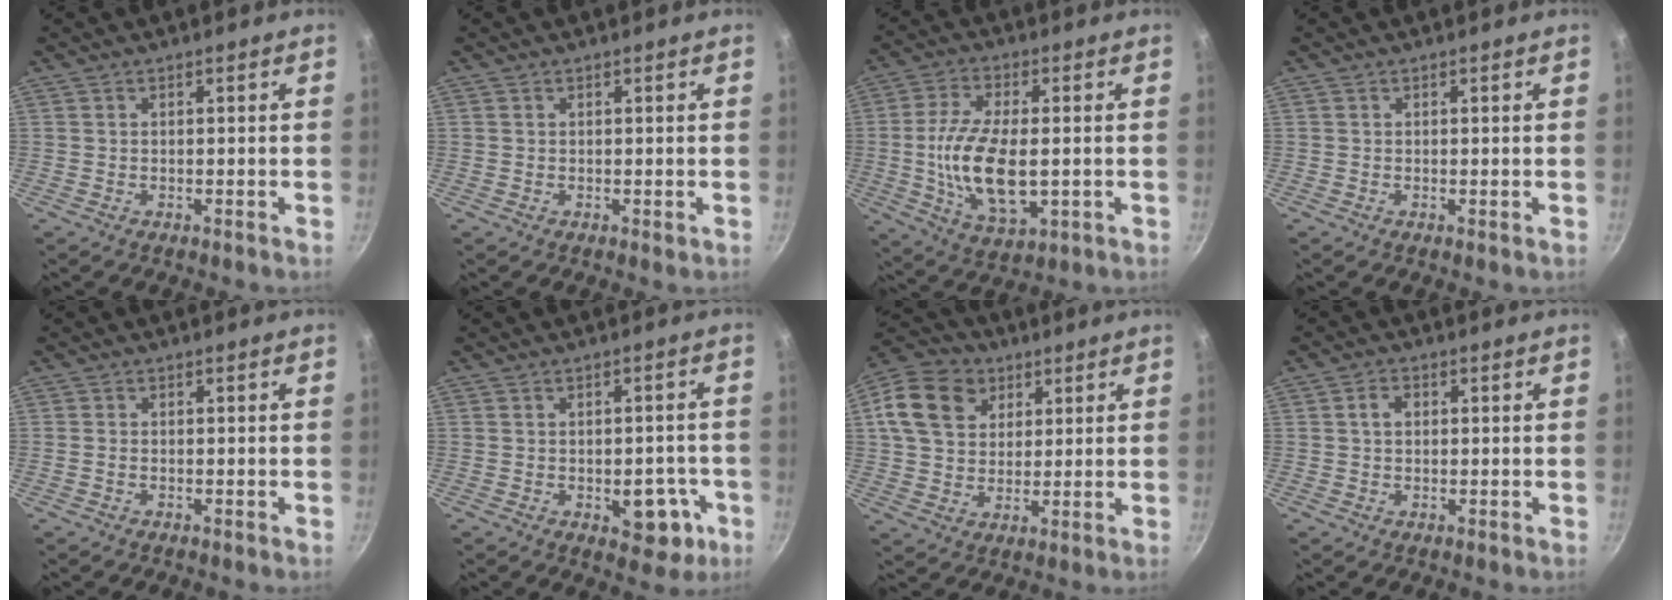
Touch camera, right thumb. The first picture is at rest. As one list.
[{"total": 0.6, "force": [0.2, 0.5, 0.3], "torque": [-0.004, 0.000, 0.002]}, {"total": 14.9, "force": [-1.1, 7.1, 13.1], "torque": [-0.248, -0.005, -0.020]}, {"total": 0.0}, {"total": 0.7, "force": [-0.3, 0.5, 0.4], "torque": [-0.008, 0.003, -0.007]}, {"total": 8.4, "force": [-2.8, 4.9, 6.3], "torque": [-0.044, 0.017, -0.028]}, {"total": 15.9, "force": [5.7, 12.4, 8.2], "torque": [-0.147, 0.014, 0.094]}, {"total": 2.5, "force": [0.4, 1.9, 1.6], "torque": [-0.020, 0.005, 0.005]}]